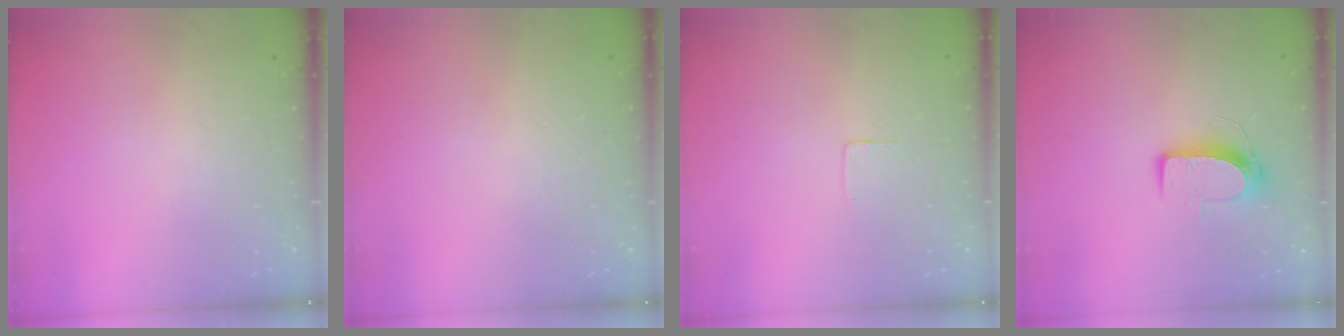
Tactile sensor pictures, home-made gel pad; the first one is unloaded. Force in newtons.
{"total": 0.0}
{"total": 2.5, "press": 2.5, "slide": 0.1}
{"total": 9.4, "press": 9.4, "slide": 0.3}